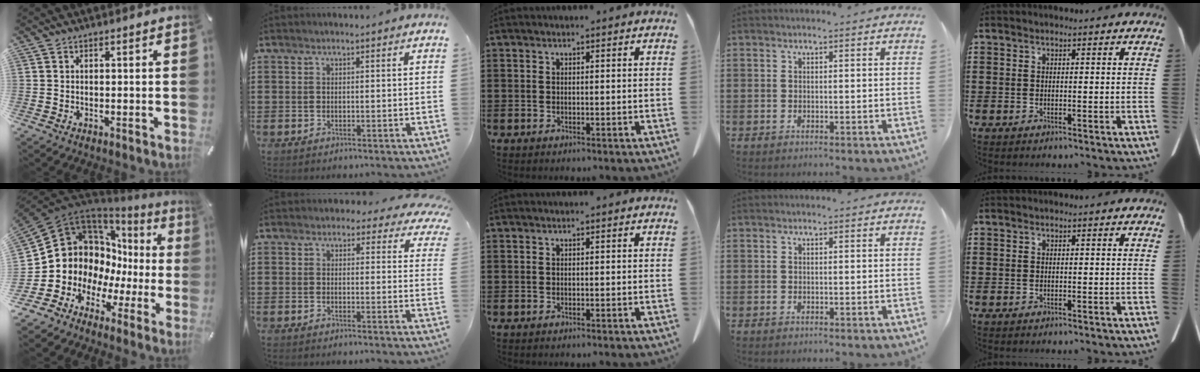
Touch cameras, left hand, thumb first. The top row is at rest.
{"thumb": {"total": 11.6, "force": [2.9, 10.5, 3.9], "torque": [-0.096, -0.063, 0.070]}, "index": {"total": 2.3, "force": [1.8, 1.2, 0.8], "torque": [-0.017, 0.000, 0.030]}}